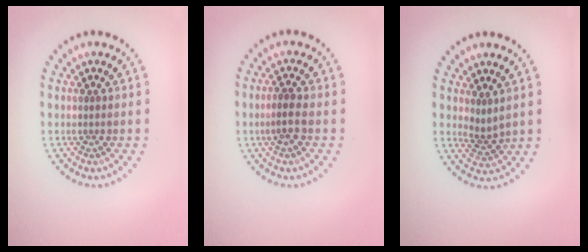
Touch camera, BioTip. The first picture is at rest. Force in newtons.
{"total": 2.0, "press": 1.9, "slide": 0.6}
{"total": 1.7, "press": 1.1, "slide": 1.3}